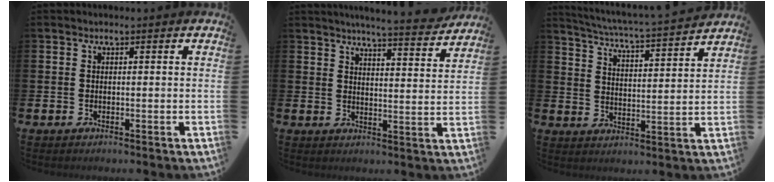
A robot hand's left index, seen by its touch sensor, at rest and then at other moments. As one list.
[{"total": 5.6, "force": [5.4, -0.5, 1.2], "torque": [-0.032, -0.039, 0.092]}, {"total": 5.1, "force": [4.9, -0.3, 1.4], "torque": [-0.051, -0.043, 0.080]}]